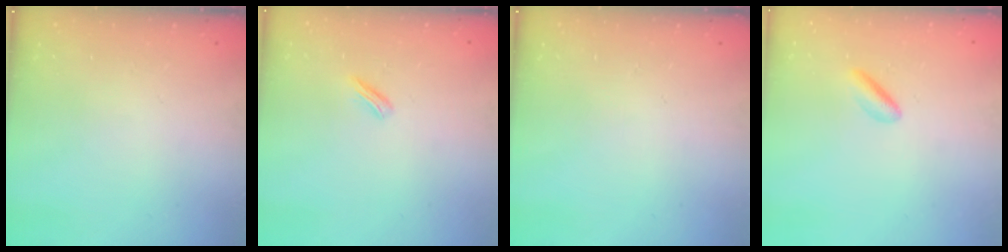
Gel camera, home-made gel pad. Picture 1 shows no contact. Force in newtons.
{"total": 2.3, "press": 2.2, "slide": 0.7}
{"total": 0.0}
{"total": 2.6, "press": 2.4, "slide": 0.9}